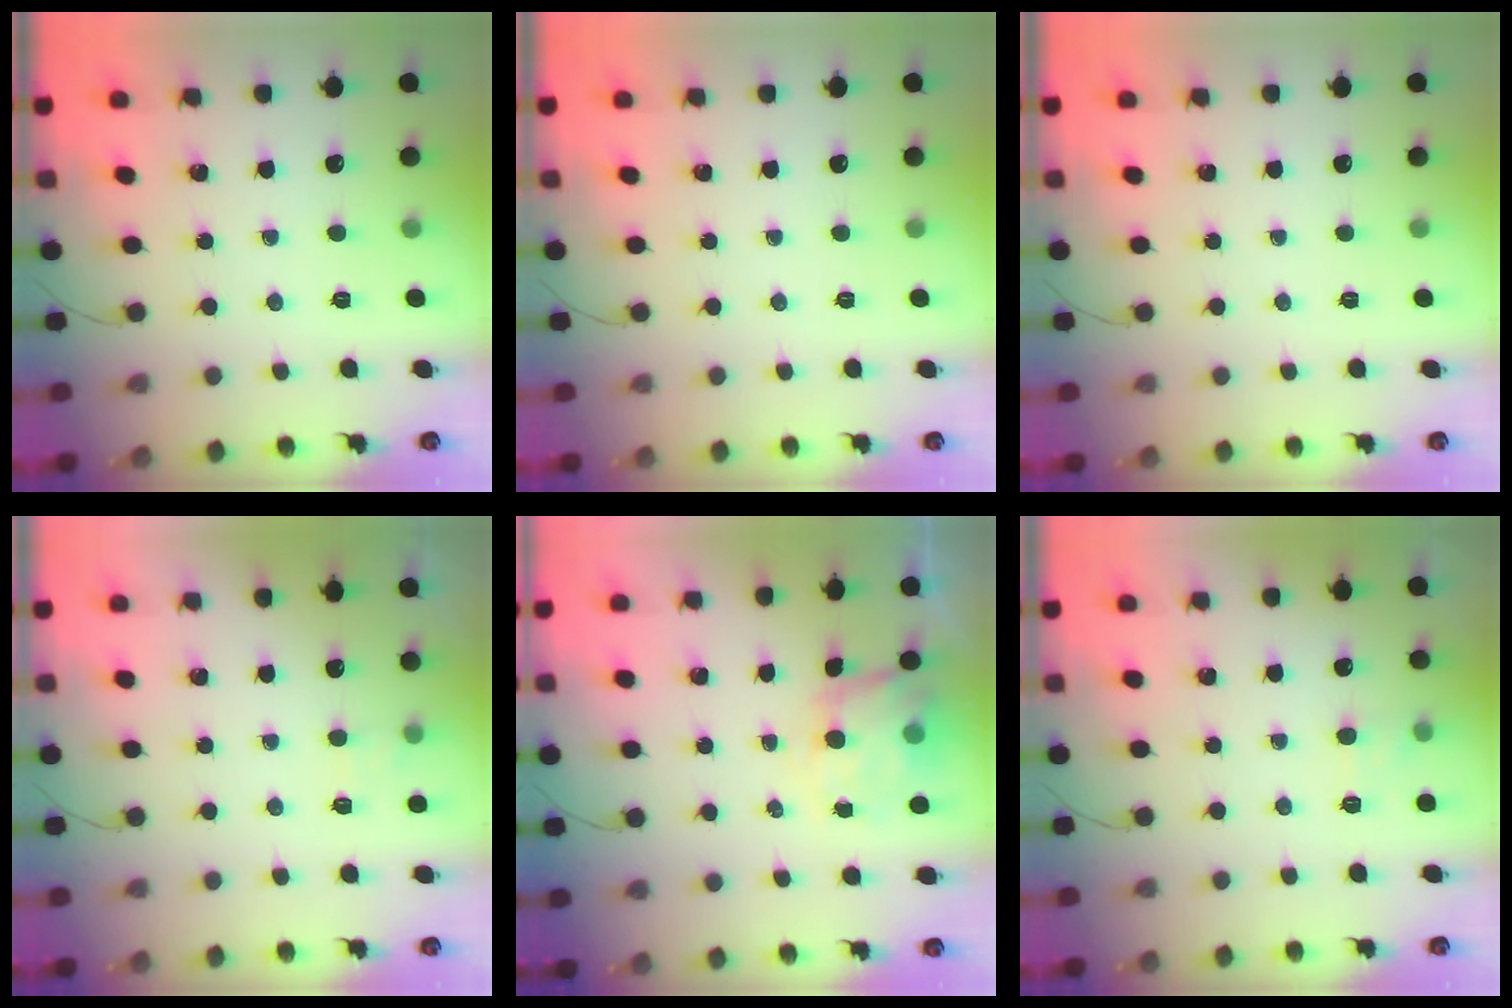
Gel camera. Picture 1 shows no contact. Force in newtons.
{"total": 0.0}
{"total": 0.0}
{"total": 2.8, "press": 2.5, "slide": 1.4}
{"total": 5.5, "press": 5.4, "slide": 1.2}
{"total": 5.8, "press": 5.6, "slide": 1.2}